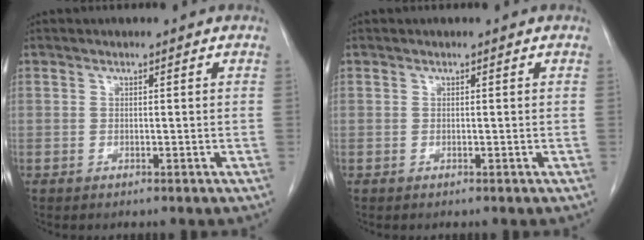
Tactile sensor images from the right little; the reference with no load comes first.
{"total": 0.0}